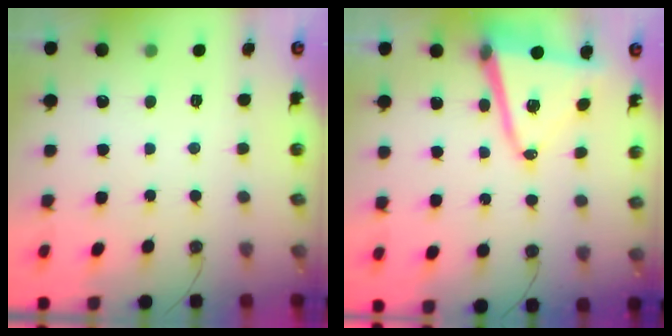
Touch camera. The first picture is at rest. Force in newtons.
{"total": 13.2, "press": 12.8, "slide": 3.2}